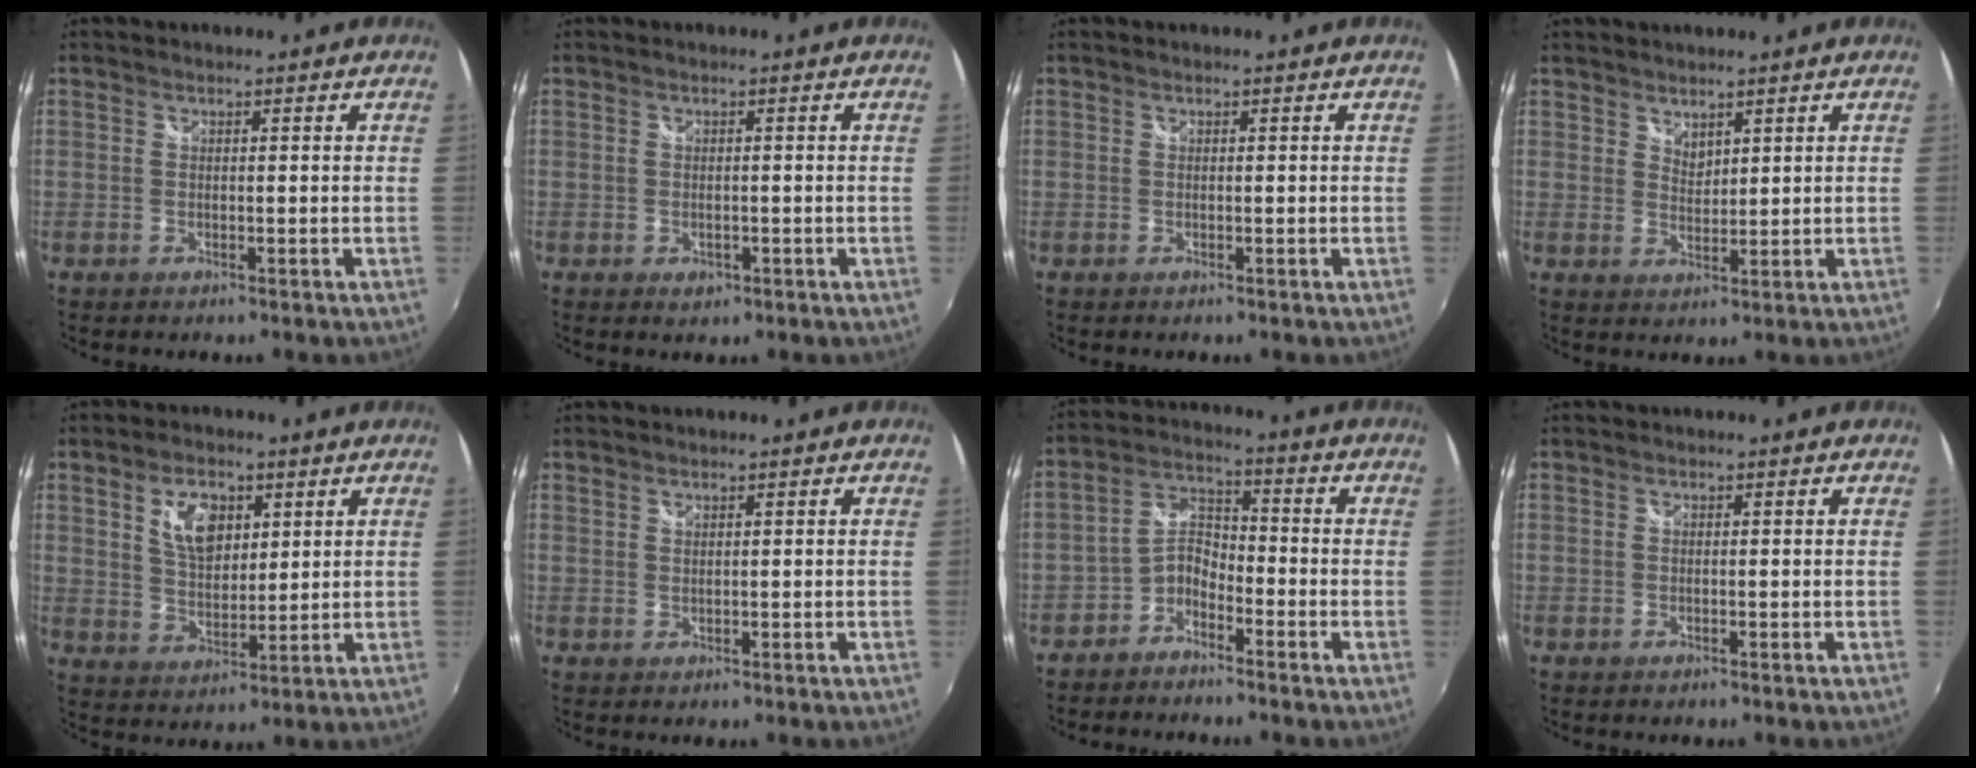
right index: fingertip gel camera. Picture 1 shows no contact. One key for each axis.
{"total": 1.8, "fx": -0.6, "fy": 1.4, "fz": 0.9, "tx": -0.016, "ty": -0.004, "tz": -0.008}
{"total": 0.0}
{"total": 3.3, "fx": 2.0, "fy": 2.4, "fz": 1.1, "tx": -0.010, "ty": 0.000, "tz": 0.036}
{"total": 8.2, "fx": 3.4, "fy": 4.7, "fz": 5.8, "tx": -0.103, "ty": 0.008, "tz": 0.065}
{"total": 0.7, "fx": 0.7, "fy": 0.1, "fz": 0.2, "tx": -0.002, "ty": 0.001, "tz": 0.014}
{"total": 5.0, "fx": -3.6, "fy": 2.7, "fz": 2.2, "tx": -0.051, "ty": 0.019, "tz": -0.077}
{"total": 0.0}